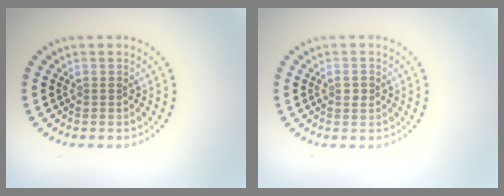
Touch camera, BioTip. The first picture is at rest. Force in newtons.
{"total": 1.0, "press": 1.0, "slide": 0.2}